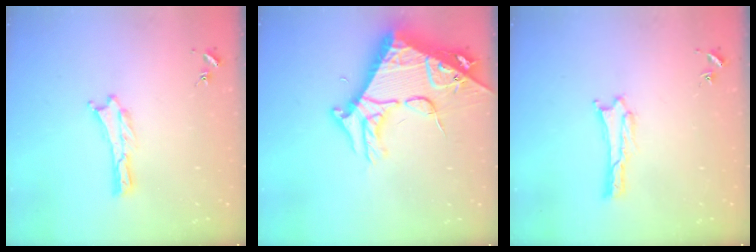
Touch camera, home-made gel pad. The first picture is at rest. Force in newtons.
{"total": 12.0, "press": 11.9, "slide": 1.3}
{"total": 1.7, "press": 1.7, "slide": 0.1}